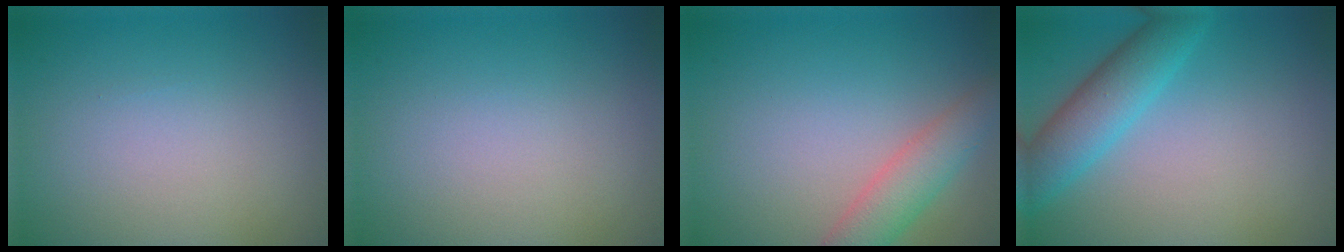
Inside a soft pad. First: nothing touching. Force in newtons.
{"total": 0.0}
{"total": 3.6, "press": 3.6, "slide": 0.1}
{"total": 4.4, "press": 4.4, "slide": 0.1}